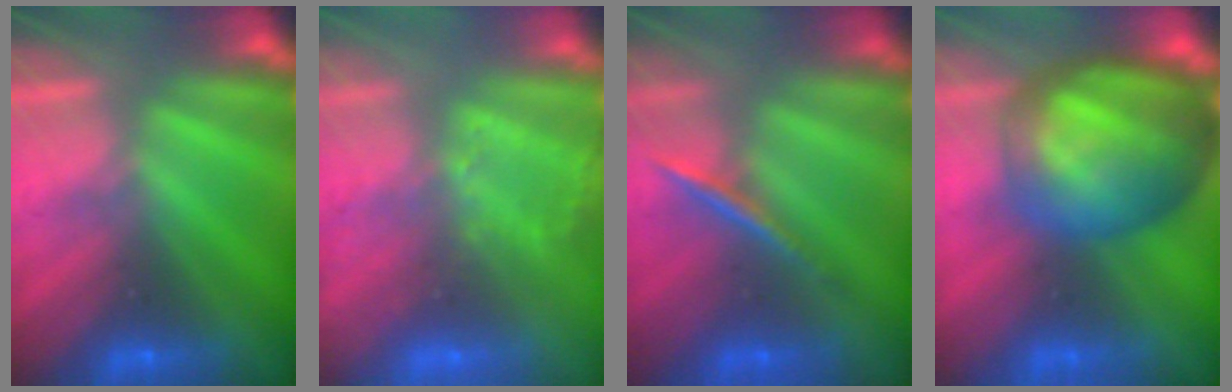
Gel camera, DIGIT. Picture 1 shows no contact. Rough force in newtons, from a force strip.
{"total": 3.1}
{"total": 2.0}
{"total": 7.2}